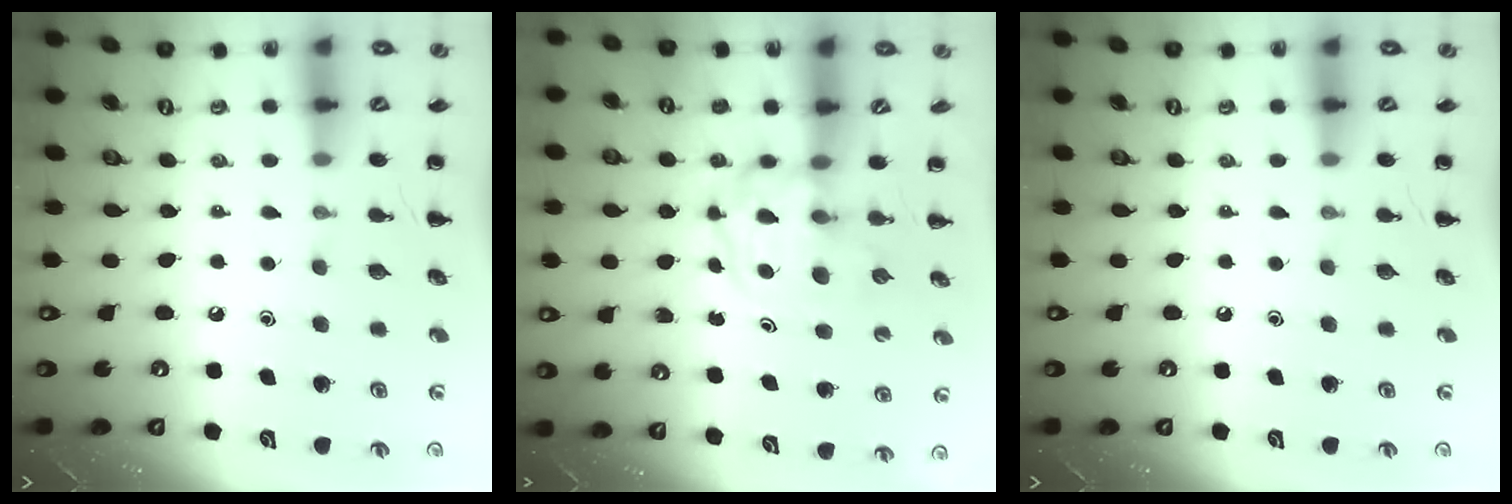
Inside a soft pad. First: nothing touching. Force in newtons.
{"total": 3.7, "press": 3.7, "slide": 0.4}
{"total": 0.0}